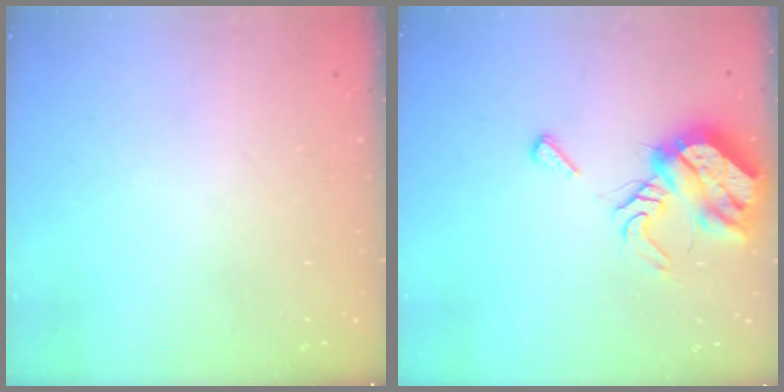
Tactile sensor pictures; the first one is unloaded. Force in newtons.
{"total": 10.6, "press": 10.5, "slide": 1.4}